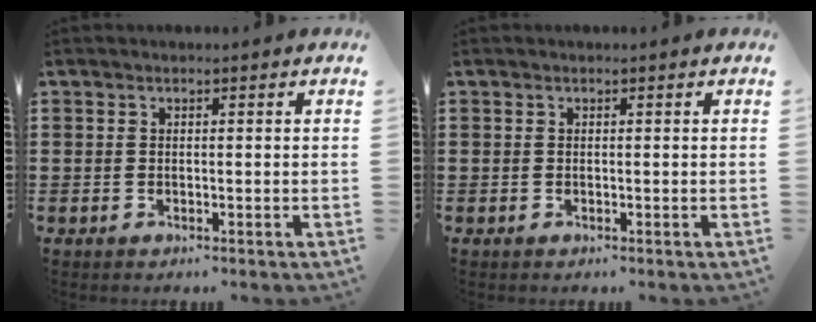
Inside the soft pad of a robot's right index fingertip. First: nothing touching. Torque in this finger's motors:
{"motor_torque": [0.25, 0.05, 0.01, 0.01]}